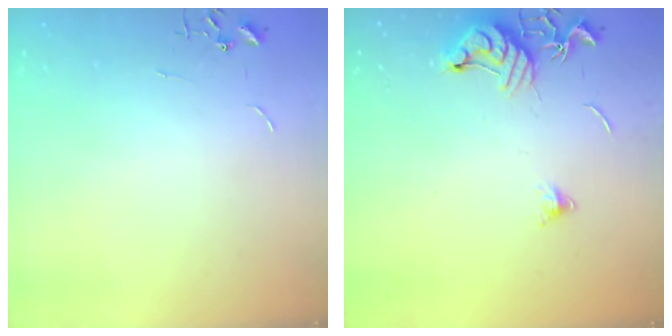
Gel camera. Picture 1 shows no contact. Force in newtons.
{"total": 9.6, "press": 9.6, "slide": 0.9}